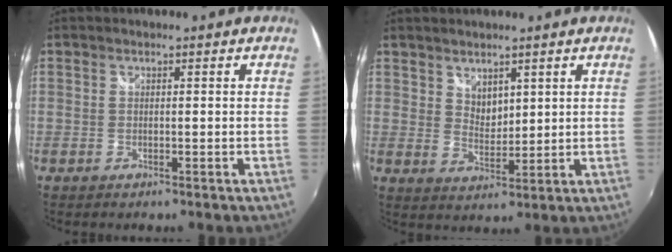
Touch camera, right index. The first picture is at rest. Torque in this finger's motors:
{"motor_torque": [-0.02, 0.02, -0.01, 0.00]}